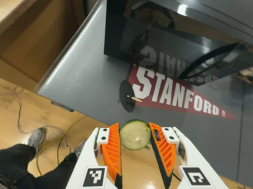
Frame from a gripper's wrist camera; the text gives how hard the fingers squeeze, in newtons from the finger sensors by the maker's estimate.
{"total": 8.1, "left": 8.0, "right": 8.1}